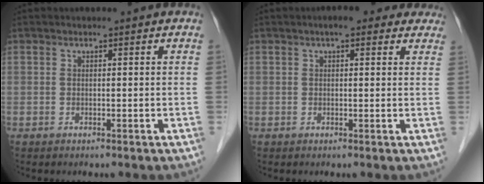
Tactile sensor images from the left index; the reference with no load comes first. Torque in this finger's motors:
{"motor_torque": [0.61, -0.77, 0.25, 0.02]}